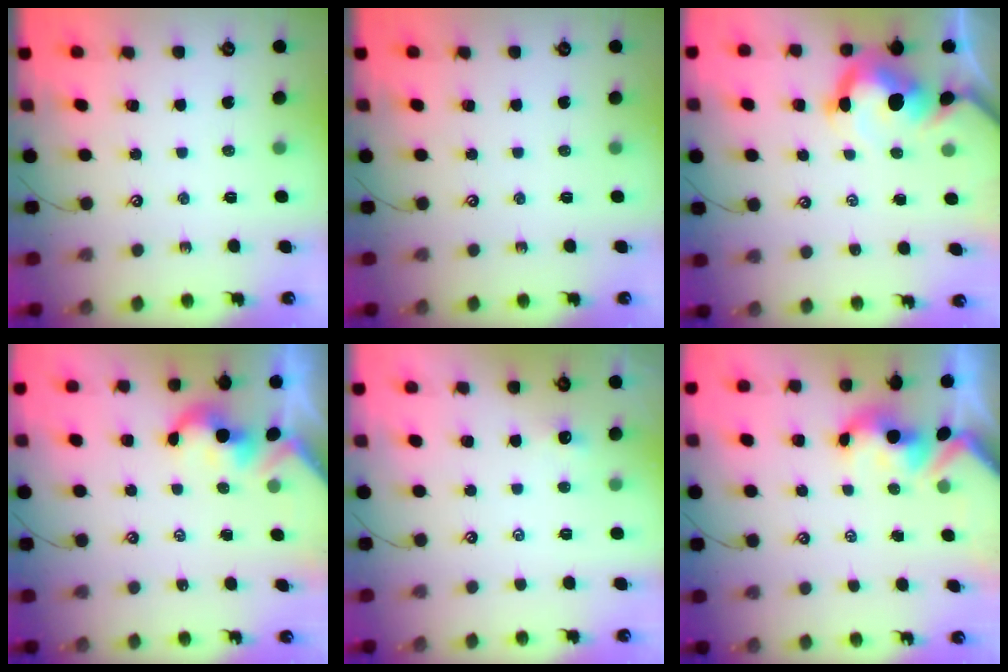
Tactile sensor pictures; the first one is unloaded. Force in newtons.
{"total": 0.0}
{"total": 8.1, "press": 8.0, "slide": 1.4}
{"total": 2.0, "press": 2.0, "slide": 0.4}
{"total": 2.7, "press": 2.7, "slide": 0.2}
{"total": 1.8, "press": 1.7, "slide": 0.7}